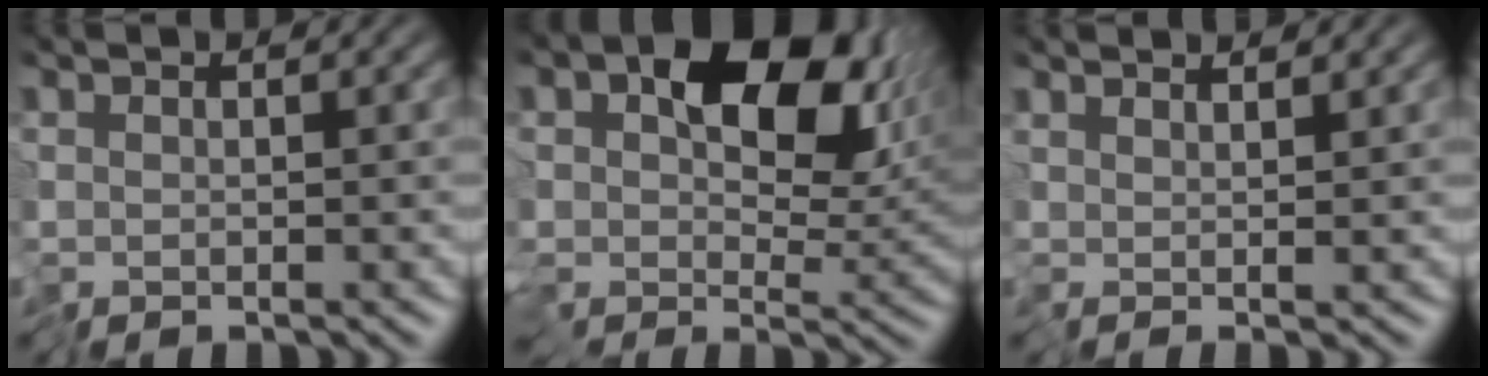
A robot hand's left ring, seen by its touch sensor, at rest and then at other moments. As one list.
[{"total": 13.0, "force": [4.1, 8.1, 9.3], "torque": [-0.153, -0.009, 0.079]}, {"total": 2.0, "force": [1.9, -0.3, 0.6], "torque": [-0.012, 0.005, 0.025]}]